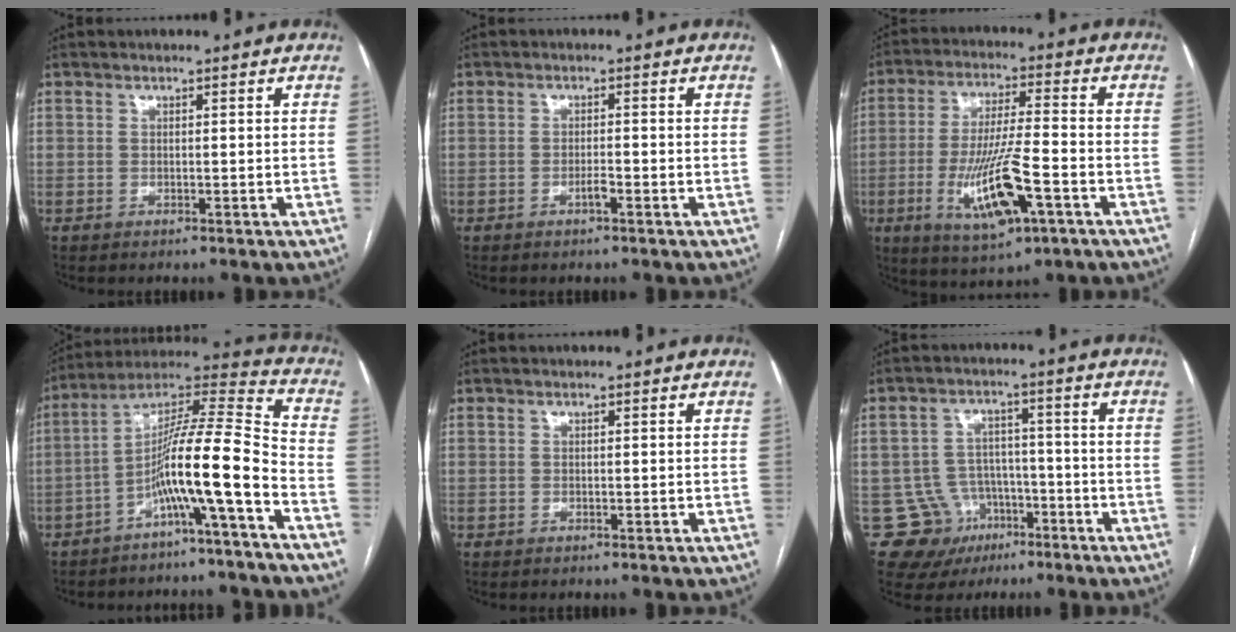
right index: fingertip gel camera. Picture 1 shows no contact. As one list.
[{"total": 1.5, "force": [-0.8, 0.1, 1.2], "torque": [-0.023, 0.000, -0.015]}, {"total": 12.8, "force": [-4.5, 2.0, 11.8], "torque": [-0.229, -0.015, -0.074]}, {"total": 13.5, "force": [-5.9, -0.6, 12.2], "torque": [-0.212, 0.019, -0.111]}, {"total": 0.0}, {"total": 9.8, "force": [-4.6, 8.6, 1.2], "torque": [-0.017, 0.030, -0.057]}]